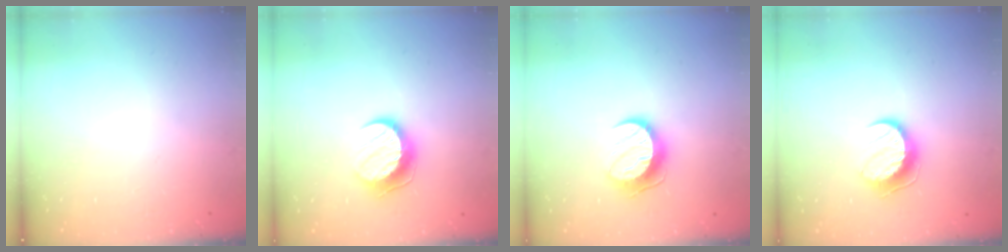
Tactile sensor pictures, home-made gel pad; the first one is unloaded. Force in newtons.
{"total": 9.7, "press": 9.7, "slide": 0.5}
{"total": 9.8, "press": 9.8, "slide": 0.1}
{"total": 9.5, "press": 9.5, "slide": 0.7}